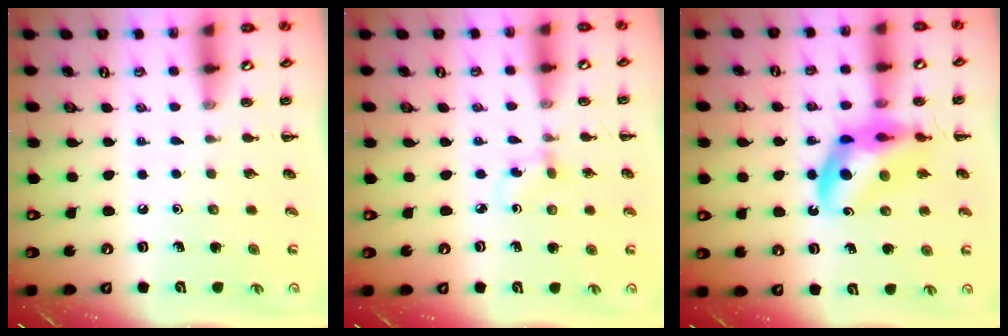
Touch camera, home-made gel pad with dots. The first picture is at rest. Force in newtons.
{"total": 1.7, "press": 1.5, "slide": 0.8}
{"total": 12.6, "press": 12.1, "slide": 3.5}